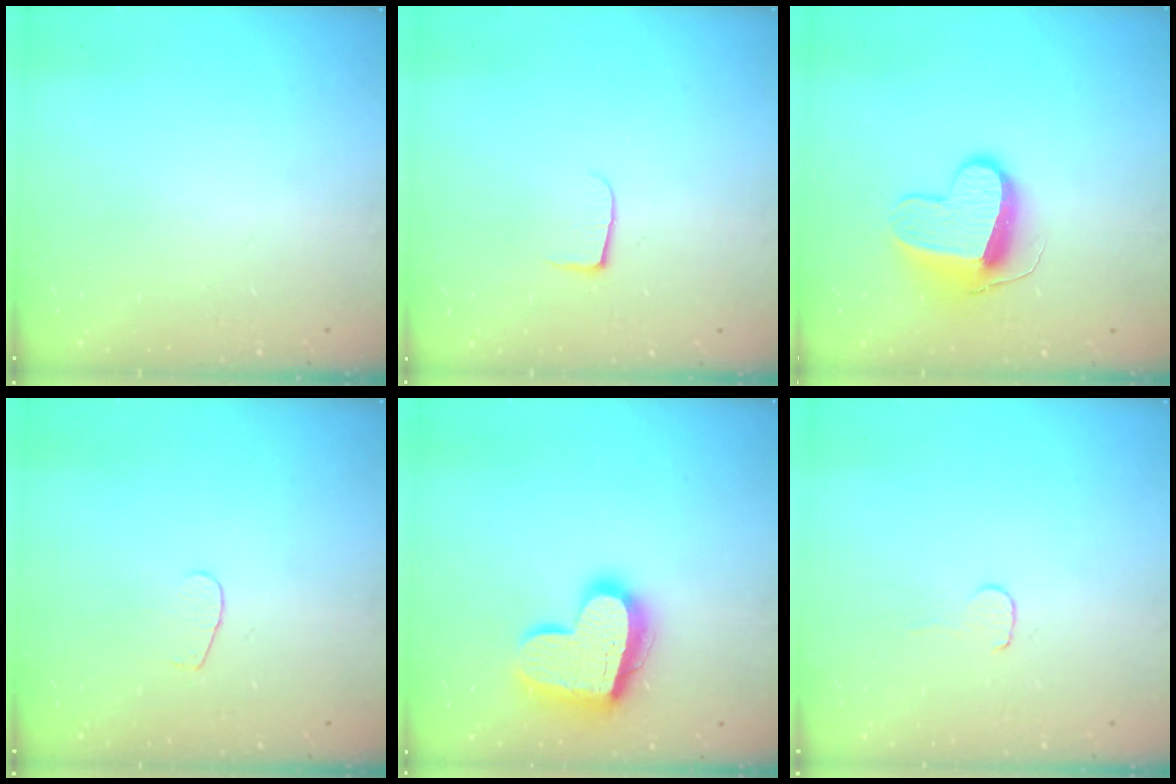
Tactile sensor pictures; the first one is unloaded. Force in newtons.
{"total": 5.6, "press": 5.5, "slide": 0.7}
{"total": 10.6, "press": 10.6, "slide": 0.4}
{"total": 2.6, "press": 2.5, "slide": 0.3}
{"total": 18.0, "press": 17.9, "slide": 1.6}
{"total": 3.5, "press": 3.5, "slide": 0.4}